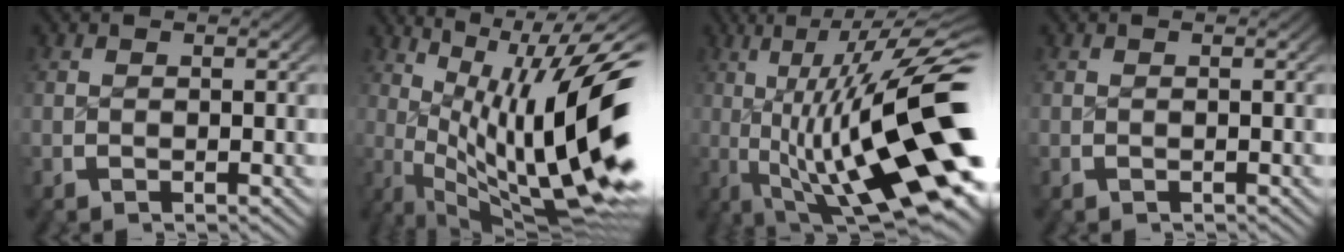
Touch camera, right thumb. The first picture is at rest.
{"total": 17.9, "force": [-1.1, 10.2, 14.7], "torque": [-0.232, -0.029, 0.001]}
{"total": 18.4, "force": [-1.9, 8.9, 16.0], "torque": [-0.251, -0.032, -0.008]}
{"total": 0.0}